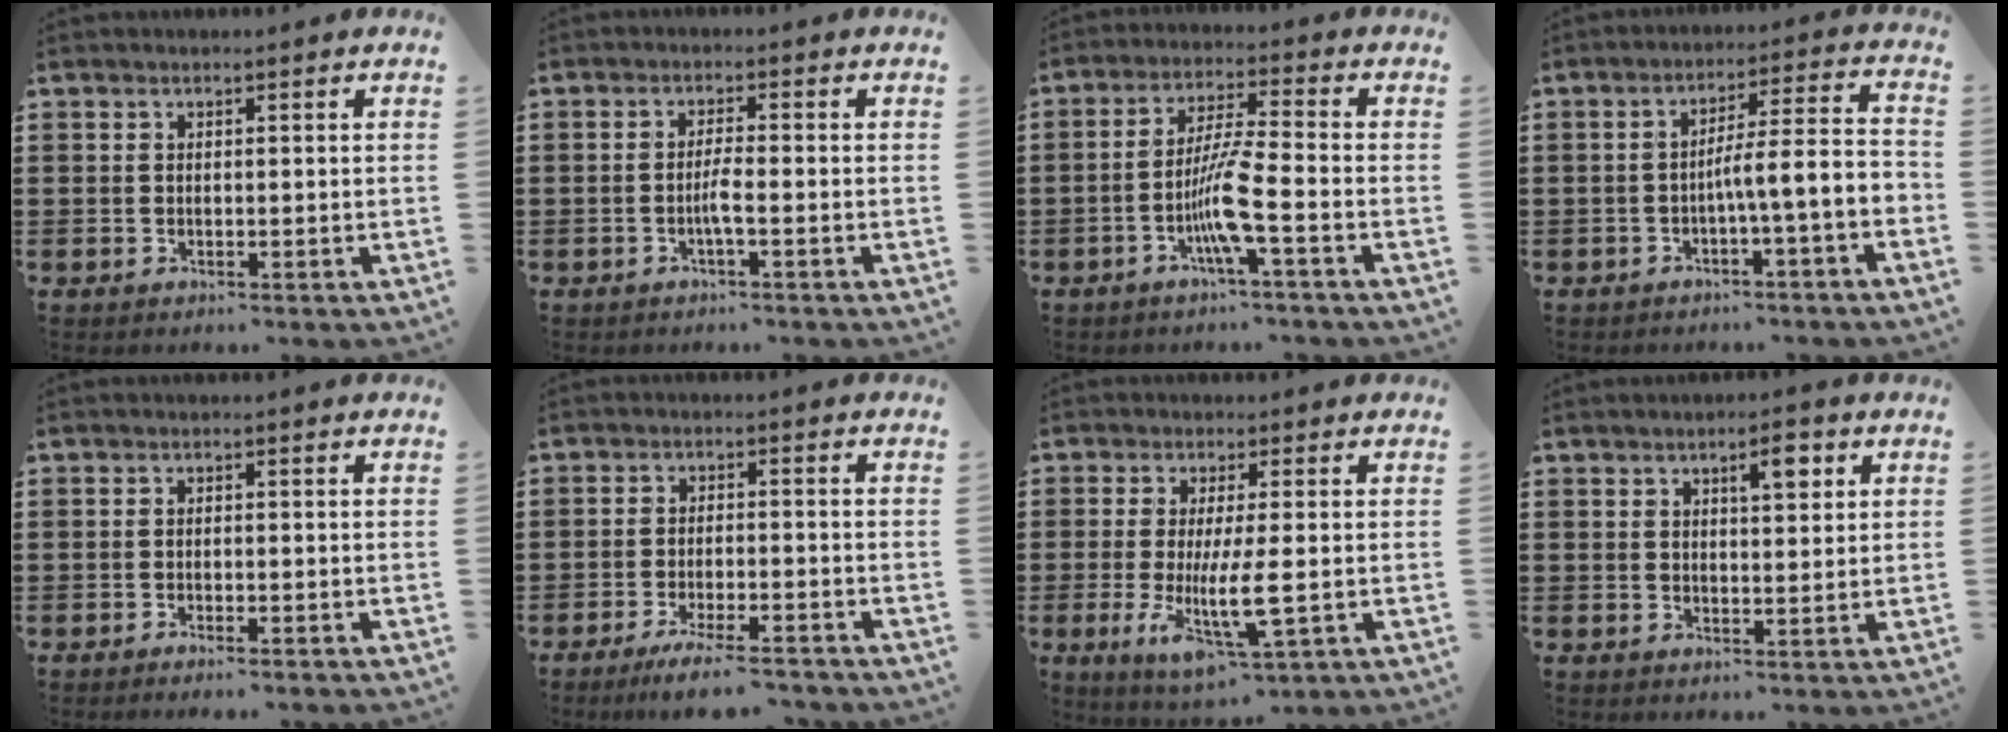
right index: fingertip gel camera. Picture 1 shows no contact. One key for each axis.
{"total": 2.5, "fx": -1.0, "fy": 0.0, "fz": 2.3, "tx": -0.050, "ty": -0.004, "tz": -0.021}
{"total": 7.3, "fx": -3.1, "fy": 0.0, "fz": 6.7, "tx": -0.141, "ty": -0.012, "tz": -0.065}
{"total": 6.2, "fx": -2.8, "fy": 0.3, "fz": 5.6, "tx": -0.101, "ty": -0.008, "tz": -0.059}
{"total": 1.2, "fx": -1.1, "fy": -0.1, "fz": 0.4, "tx": -0.007, "ty": 0.001, "tz": -0.022}
{"total": 4.8, "fx": -4.2, "fy": 0.0, "fz": 2.4, "tx": -0.053, "ty": -0.013, "tz": -0.081}
{"total": 8.8, "fx": -1.6, "fy": 2.0, "fz": 8.4, "tx": -0.172, "ty": -0.020, "tz": -0.029}
{"total": 3.8, "fx": 1.8, "fy": 1.3, "fz": 3.1, "tx": -0.042, "ty": 0.001, "tz": 0.023}